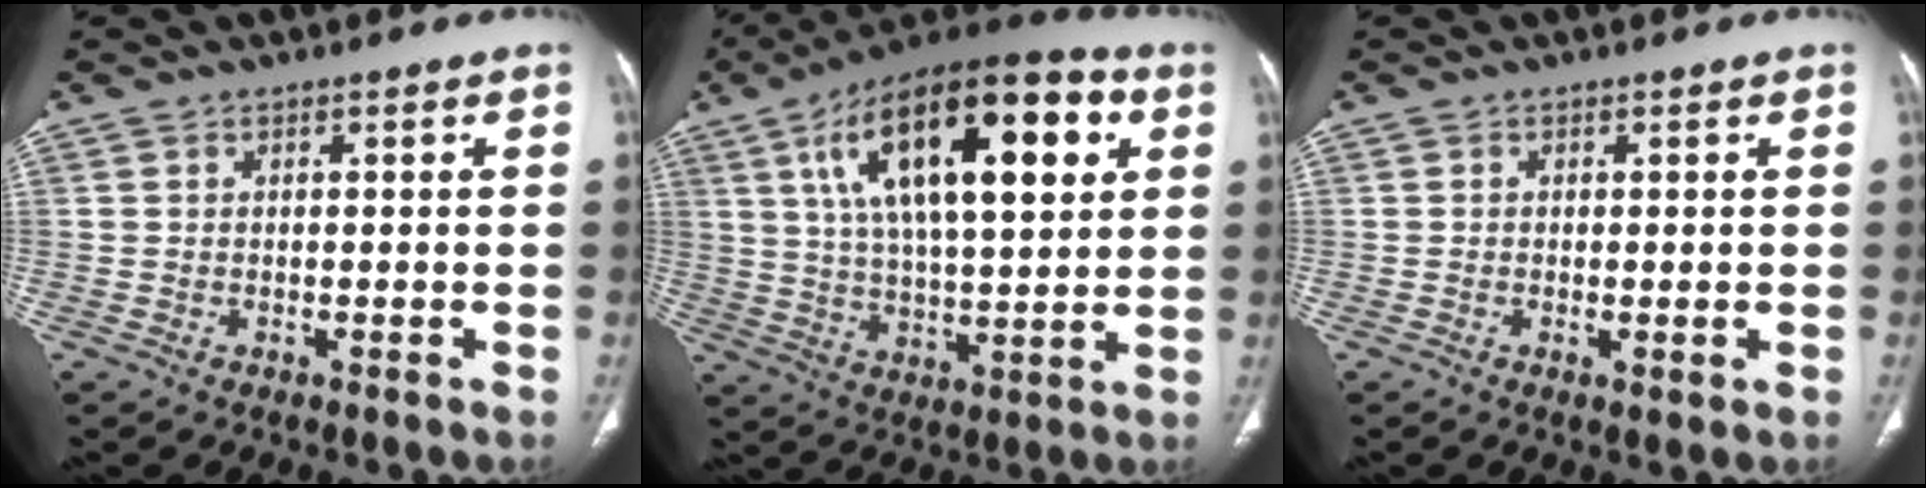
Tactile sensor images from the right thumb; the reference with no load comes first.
{"total": 26.1, "force": [9.0, 10.2, 22.2], "torque": [-0.351, 0.002, 0.140]}
{"total": 1.3, "force": [-0.2, 0.4, 1.2], "torque": [-0.026, -0.006, -0.003]}